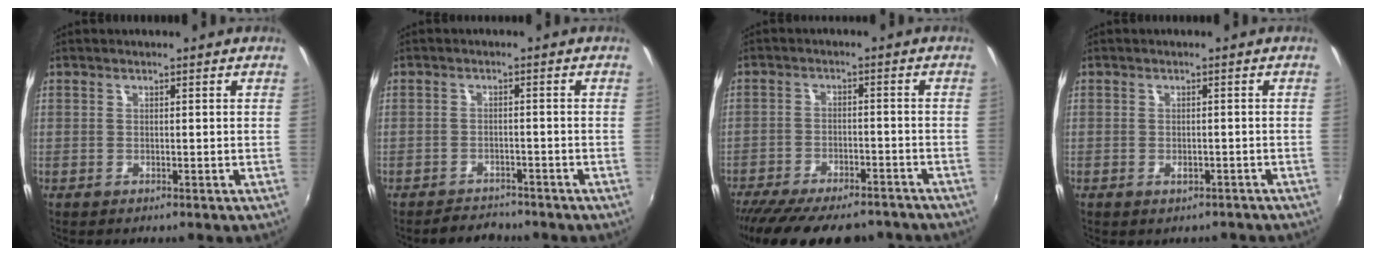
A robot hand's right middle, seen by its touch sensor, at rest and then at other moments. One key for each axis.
{"total": 4.5, "fx": -4.1, "fy": 1.7, "fz": 0.6, "tx": -0.030, "ty": -0.001, "tz": -0.062}
{"total": 18.9, "fx": -15.6, "fy": 5.9, "fz": 8.9, "tx": -0.181, "ty": -0.030, "tz": -0.220}
{"total": 2.0, "fx": -1.4, "fy": 1.1, "fz": 0.9, "tx": -0.017, "ty": -0.002, "tz": -0.015}